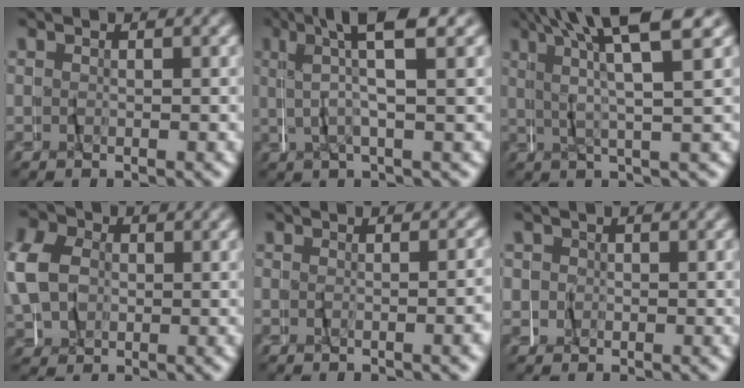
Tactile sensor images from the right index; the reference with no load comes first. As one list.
[{"total": 5.1, "force": [2.6, -0.3, 4.3], "torque": [-0.083, 0.022, 0.037]}, {"total": 7.4, "force": [4.0, 0.3, 6.2], "torque": [-0.121, 0.022, 0.053]}, {"total": 7.3, "force": [1.2, 6.3, 3.6], "torque": [-0.085, 0.006, 0.011]}, {"total": 1.5, "force": [-1.0, -0.9, 0.7], "torque": [-0.010, 0.007, -0.016]}, {"total": 1.5, "force": [0.1, 1.5, -0.1], "torque": [-0.010, -0.004, 0.001]}]